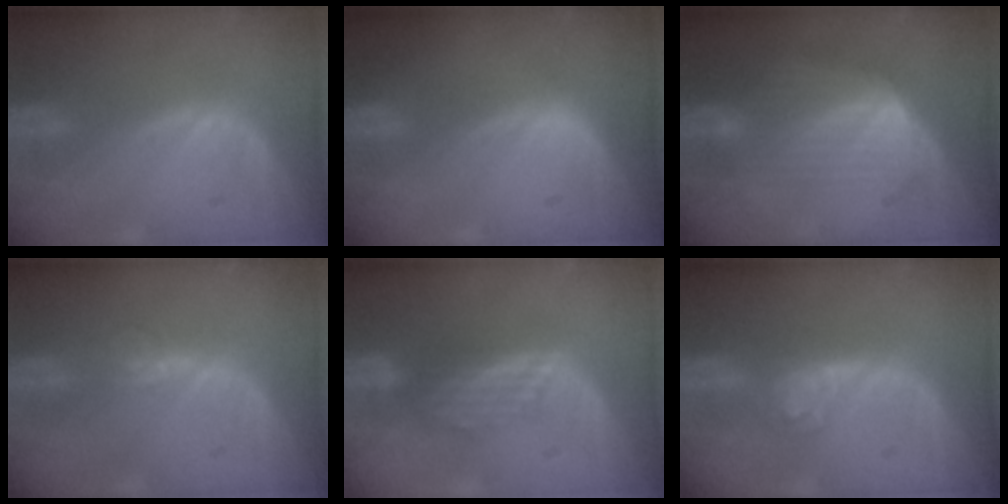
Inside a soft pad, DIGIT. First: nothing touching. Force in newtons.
{"total": 0.0}
{"total": 7.2, "press": 6.5, "slide": 3.0}
{"total": 3.7, "press": 3.5, "slide": 1.4}
{"total": 3.6, "press": 3.2, "slide": 1.7}
{"total": 4.3, "press": 3.9, "slide": 1.9}